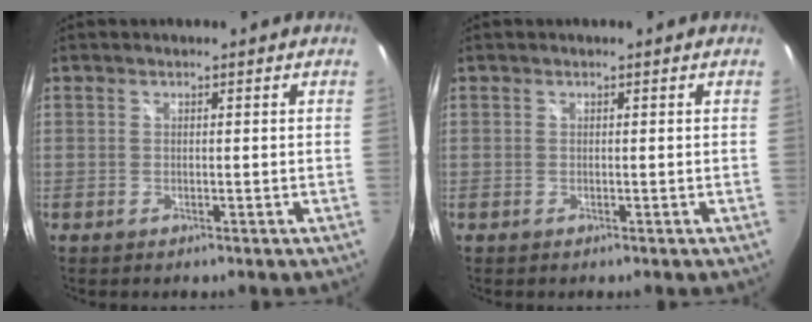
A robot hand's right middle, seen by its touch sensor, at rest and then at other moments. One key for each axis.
{"total": 0.0}